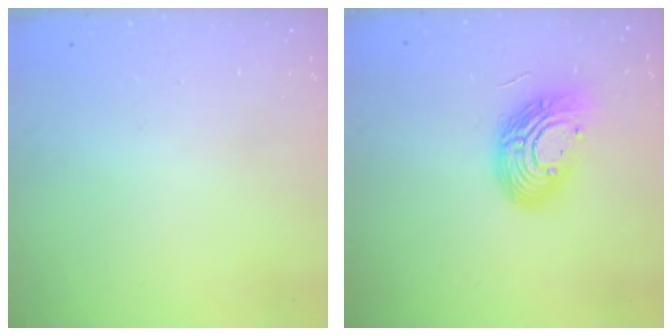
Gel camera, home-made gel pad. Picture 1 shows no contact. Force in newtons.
{"total": 14.7, "press": 14.6, "slide": 1.0}